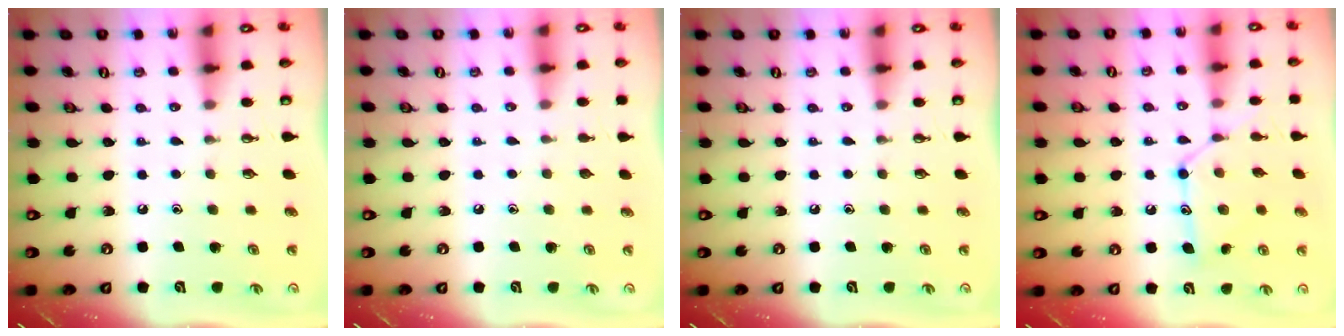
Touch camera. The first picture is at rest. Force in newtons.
{"total": 0.0}
{"total": 0.0}
{"total": 12.4, "press": 12.4, "slide": 0.4}